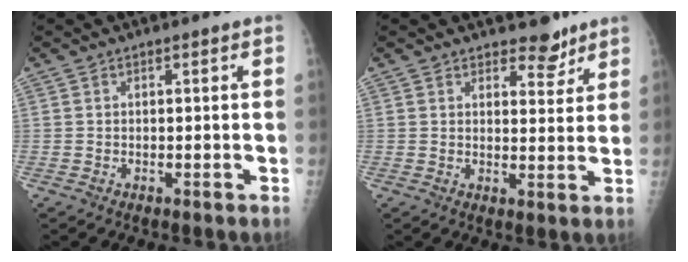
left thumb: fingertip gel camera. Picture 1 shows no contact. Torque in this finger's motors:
{"motor_torque": [0.19, 0.16, -0.27, -0.37, 0.04]}